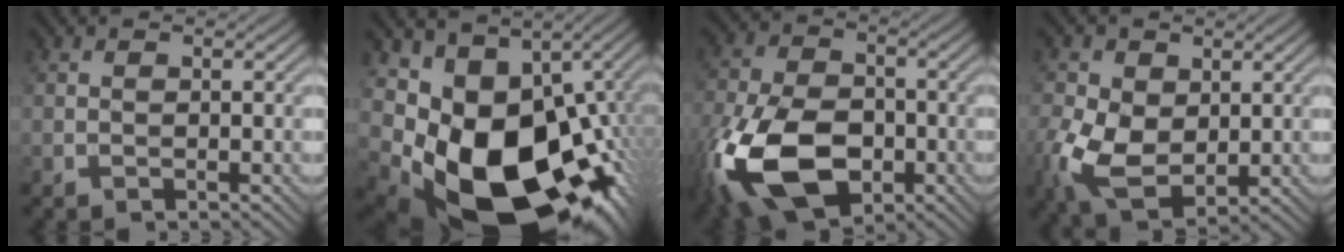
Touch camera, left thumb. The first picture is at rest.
{"total": 18.9, "force": [-2.7, 12.7, 13.7], "torque": [-0.221, -0.072, 0.007]}
{"total": 17.0, "force": [-6.4, 10.3, 11.9], "torque": [-0.298, -0.047, -0.121]}
{"total": 8.7, "force": [-0.4, 6.0, 6.2], "torque": [-0.170, -0.011, -0.009]}